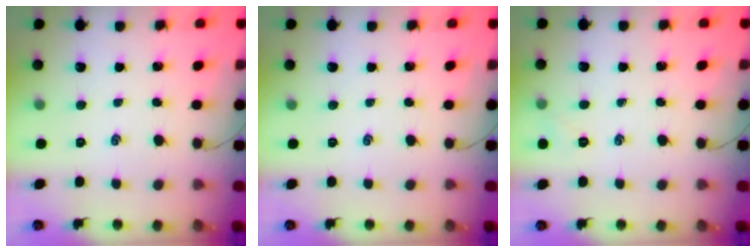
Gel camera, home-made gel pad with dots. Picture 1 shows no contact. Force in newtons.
{"total": 0.0}
{"total": 3.7, "press": 3.6, "slide": 1.0}